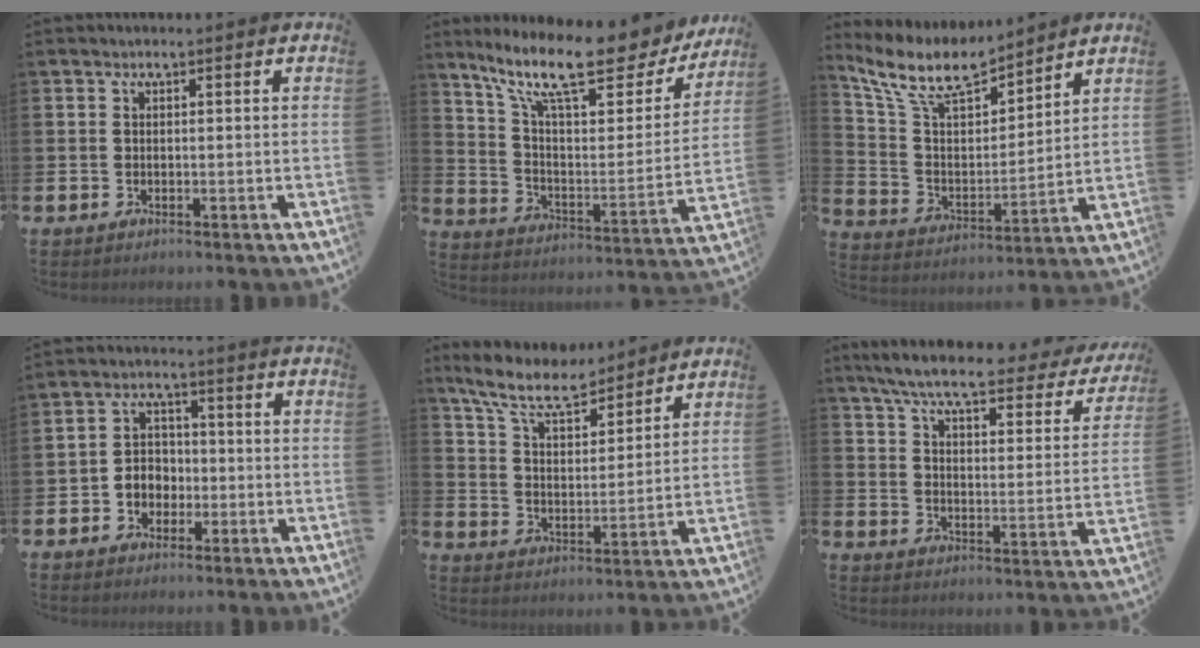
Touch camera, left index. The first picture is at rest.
{"total": 13.2, "force": [10.3, 3.3, 7.5], "torque": [-0.167, -0.063, 0.173]}
{"total": 9.3, "force": [8.2, 2.7, 3.4], "torque": [-0.111, -0.052, 0.147]}
{"total": 3.5, "force": [-1.3, 3.0, 1.1], "torque": [-0.029, 0.005, -0.034]}
{"total": 8.6, "force": [7.7, 2.2, 3.1], "torque": [-0.097, -0.039, 0.139]}
{"total": 6.5, "force": [5.5, 0.8, 3.4], "torque": [-0.094, -0.035, 0.087]}